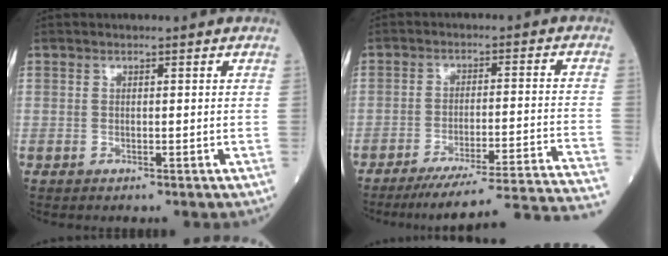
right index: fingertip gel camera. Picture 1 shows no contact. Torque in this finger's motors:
{"motor_torque": [-0.53, -0.30, 0.09, 0.04]}